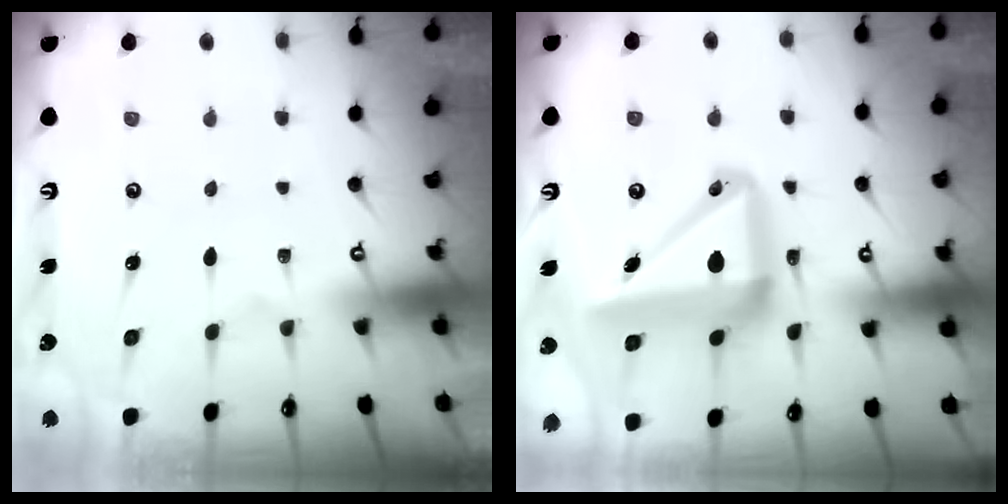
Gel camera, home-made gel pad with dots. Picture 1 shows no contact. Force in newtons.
{"total": 15.5, "press": 15.4, "slide": 1.8}